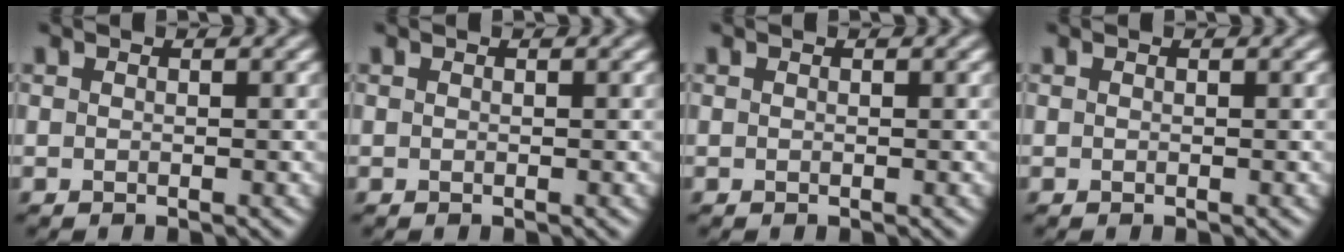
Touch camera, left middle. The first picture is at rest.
{"total": 0.0}
{"total": 0.0}
{"total": 0.0}